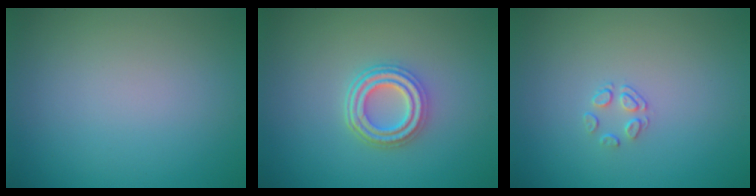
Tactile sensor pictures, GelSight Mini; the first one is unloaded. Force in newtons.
{"total": 4.0, "press": 3.1, "slide": 2.5}
{"total": 1.4, "press": 0.6, "slide": 1.2}